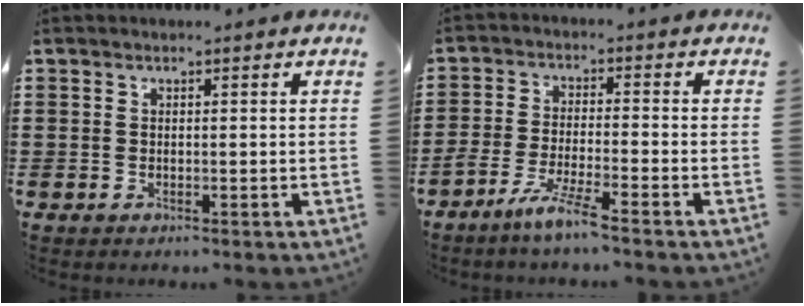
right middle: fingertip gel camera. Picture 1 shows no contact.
{"total": 5.8, "force": [-4.7, -0.3, 3.4], "torque": [-0.081, -0.018, -0.091]}